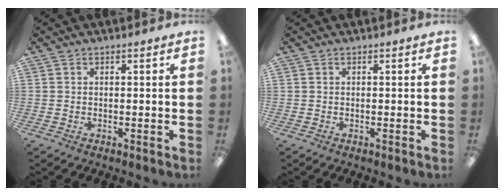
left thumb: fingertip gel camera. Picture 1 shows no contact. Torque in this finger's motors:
{"motor_torque": [-0.16, -0.16, 0.11, -0.07, -0.01]}